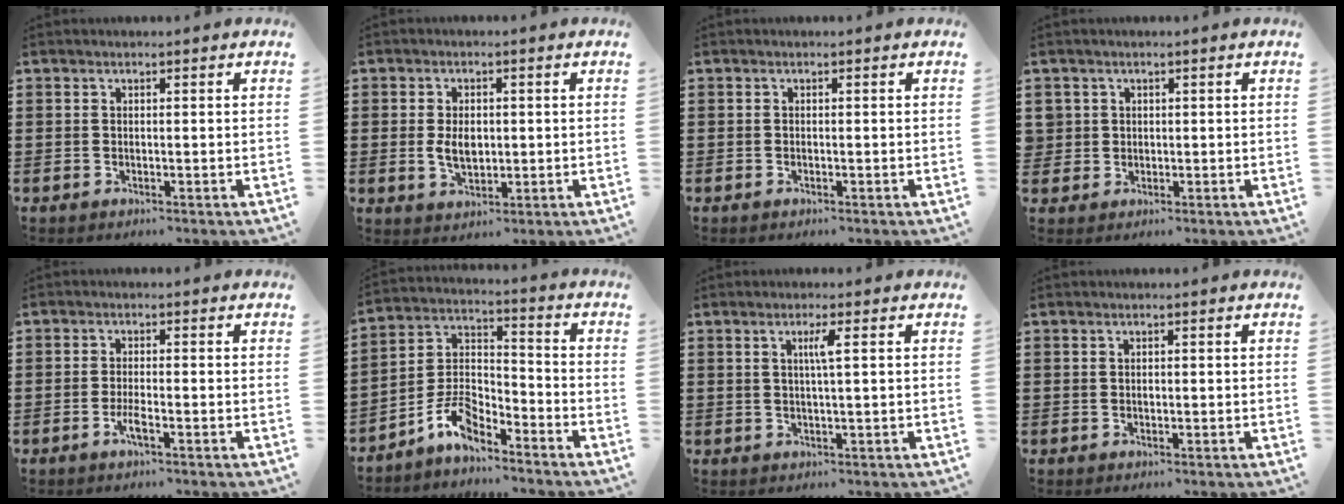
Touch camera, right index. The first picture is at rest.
{"total": 3.9, "force": [0.0, 2.5, 3.0], "torque": [-0.053, 0.006, -0.002]}
{"total": 0.0}
{"total": 2.1, "force": [0.5, 2.1, 0.0], "torque": [-0.010, 0.010, 0.007]}
{"total": 2.5, "force": [-1.2, 0.3, 2.2], "torque": [-0.045, -0.004, -0.024]}
{"total": 7.7, "force": [-6.1, 2.9, 3.7], "torque": [-0.095, 0.001, -0.125]}
{"total": 2.3, "force": [0.6, -0.2, 2.3], "torque": [-0.045, -0.004, 0.006]}
{"total": 0.6, "force": [-0.1, 0.3, 0.5], "torque": [-0.011, -0.001, -0.002]}